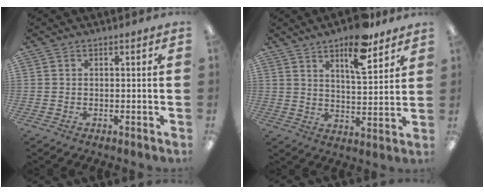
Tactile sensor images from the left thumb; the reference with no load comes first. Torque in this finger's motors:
{"motor_torque": [-0.04, 0.09, -0.28, -0.02, 0.09]}